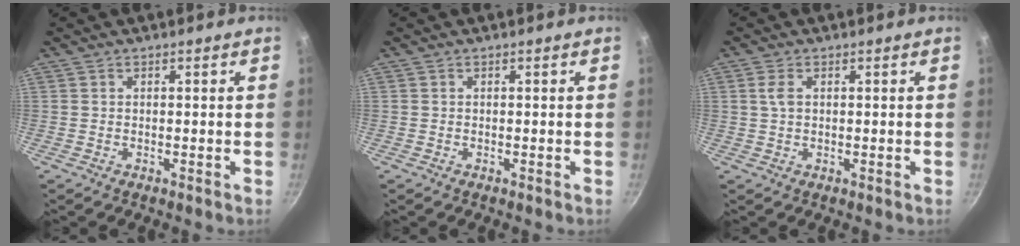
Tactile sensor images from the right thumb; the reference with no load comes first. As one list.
[{"total": 0.0}, {"total": 2.5, "force": [0.7, 1.4, 2.0], "torque": [-0.040, 0.001, 0.013]}]